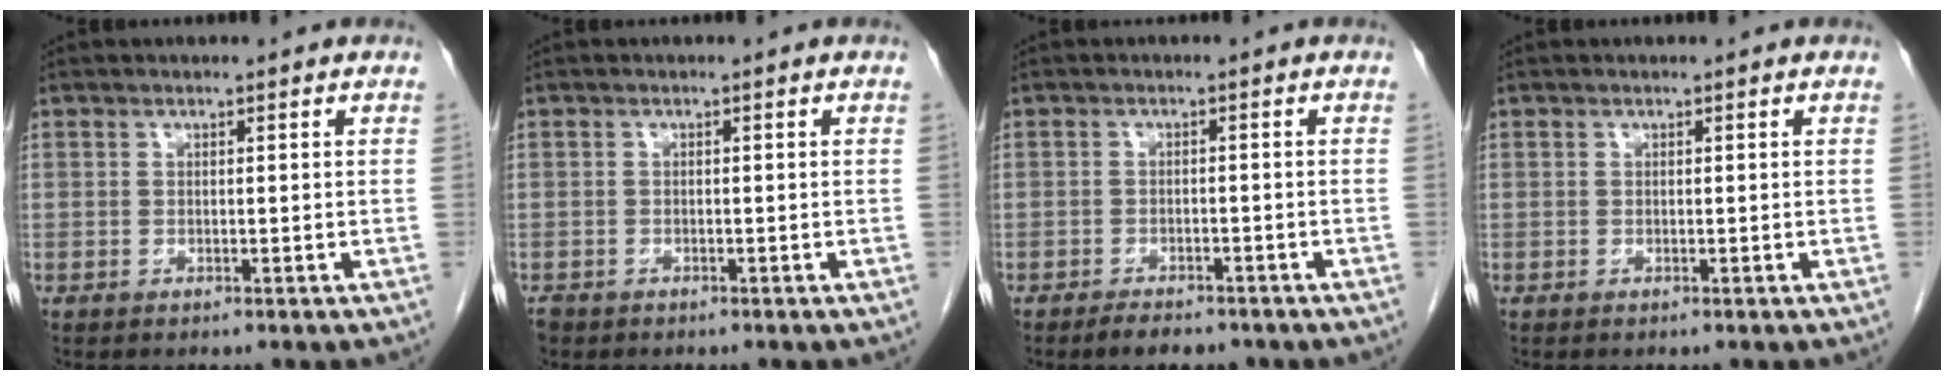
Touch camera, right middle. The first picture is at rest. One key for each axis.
{"total": 1.3, "fx": -1.1, "fy": 0.8, "fz": 0.2, "tx": -0.013, "ty": -0.001, "tz": -0.019}
{"total": 4.0, "fx": -3.2, "fy": 1.5, "fz": 1.9, "tx": -0.029, "ty": -0.002, "tz": -0.043}
{"total": 0.0}